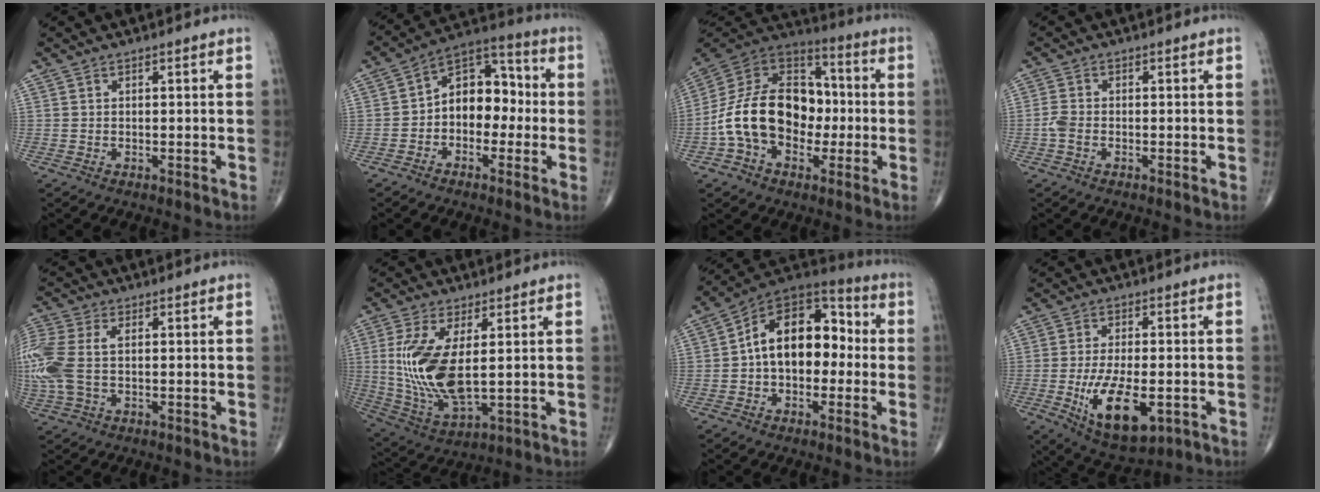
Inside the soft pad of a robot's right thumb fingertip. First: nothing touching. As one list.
[{"total": 11.3, "force": [-1.1, 7.8, 8.1], "torque": [-0.084, 0.042, -0.036]}, {"total": 20.7, "force": [-2.9, 14.4, 14.6], "torque": [-0.235, 0.046, -0.052]}, {"total": 2.4, "force": [-0.8, 1.4, 1.7], "torque": [-0.043, 0.006, -0.021]}, {"total": 12.2, "force": [0.4, 7.3, 9.7], "torque": [-0.274, 0.016, 0.009]}, {"total": 14.7, "force": [1.5, 6.2, 13.2], "torque": [-0.282, -0.023, 0.045]}, {"total": 16.3, "force": [-0.3, 10.5, 12.5], "torque": [-0.157, 0.047, -0.019]}, {"total": 13.0, "force": [-3.8, 5.8, 11.0], "torque": [-0.182, -0.006, -0.049]}]